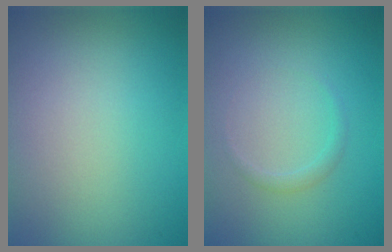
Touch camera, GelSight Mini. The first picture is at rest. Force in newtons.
{"total": 0.8, "press": 0.8, "slide": 0.1}